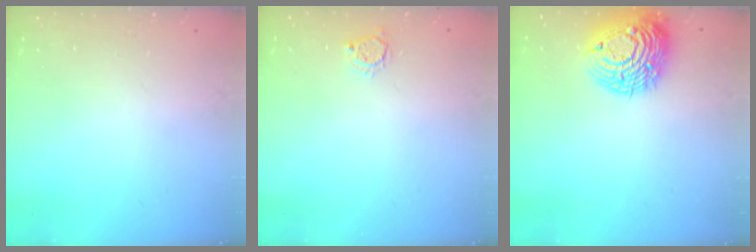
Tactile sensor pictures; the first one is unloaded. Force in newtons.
{"total": 3.5, "press": 3.5, "slide": 0.3}
{"total": 14.8, "press": 14.7, "slide": 1.3}